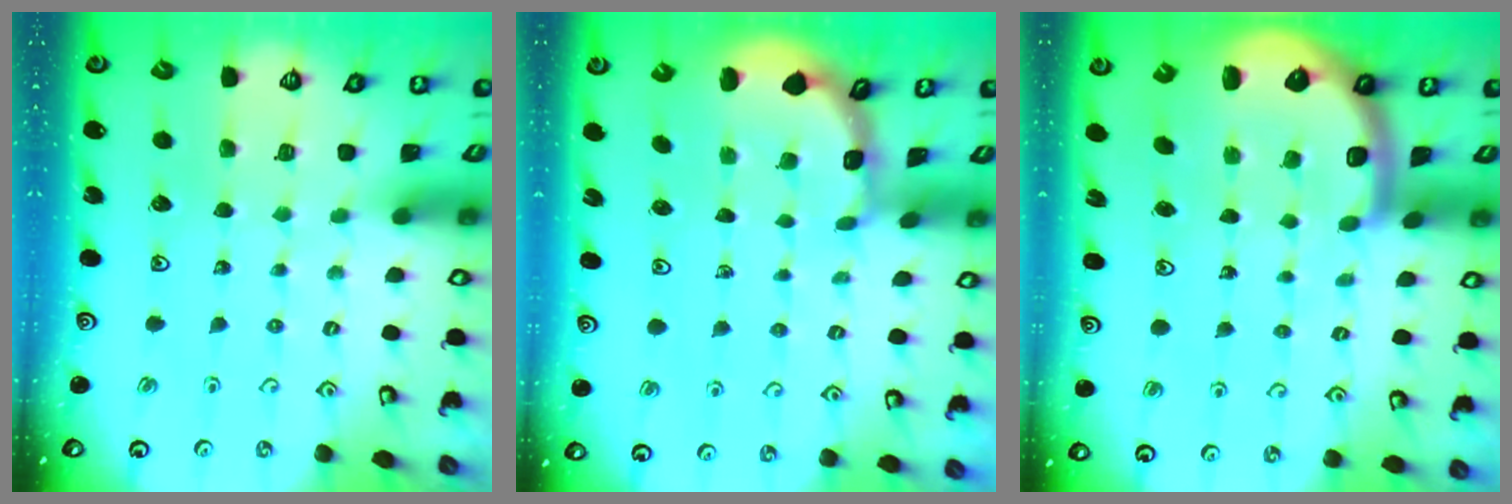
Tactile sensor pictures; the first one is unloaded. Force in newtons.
{"total": 2.1, "press": 2.1, "slide": 0.2}
{"total": 6.2, "press": 6.0, "slide": 1.7}